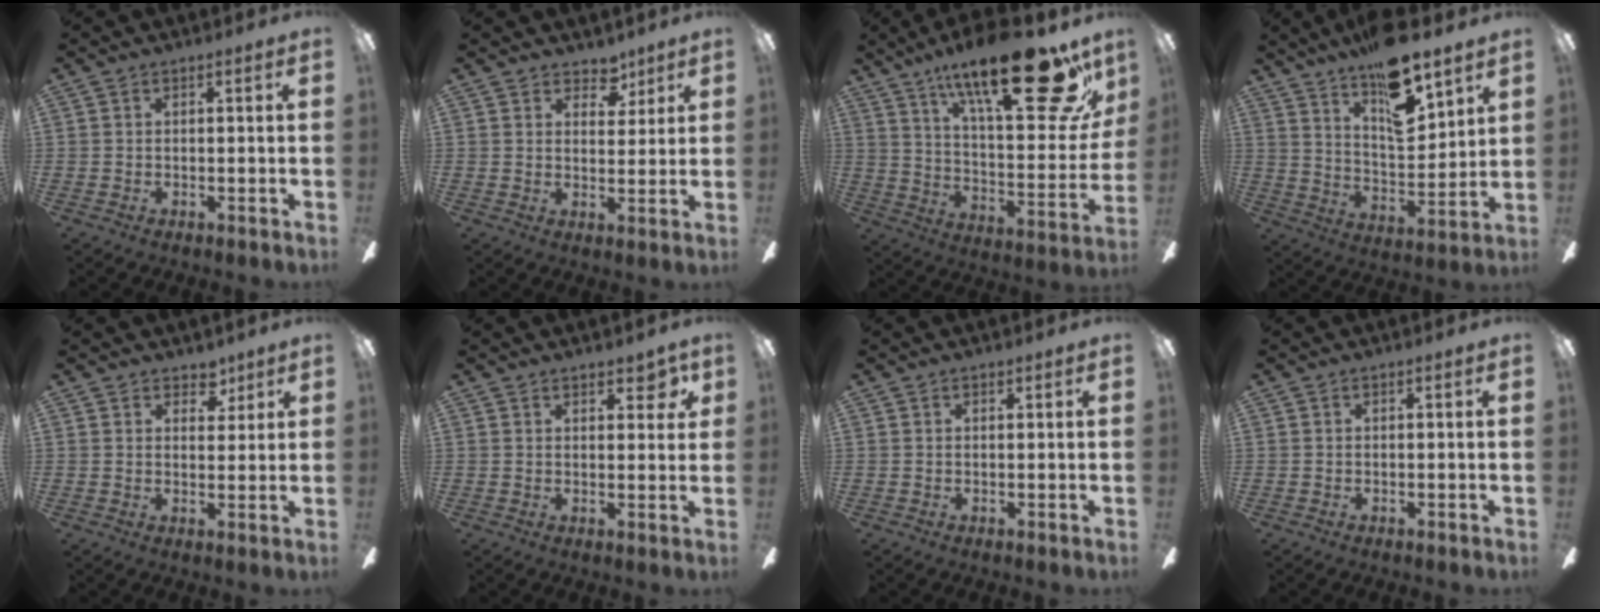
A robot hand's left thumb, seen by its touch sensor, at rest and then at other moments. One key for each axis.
{"total": 5.4, "fx": 4.1, "fy": 3.2, "fz": 1.5, "tx": -0.002, "ty": -0.022, "tz": 0.068}
{"total": 30.2, "fx": 19.3, "fy": 9.4, "fz": 21.2, "tx": -0.311, "ty": -0.117, "tz": 0.307}
{"total": 15.7, "fx": 12.2, "fy": 4.6, "fz": 8.8, "tx": -0.150, "ty": -0.075, "tz": 0.209}
{"total": 5.0, "fx": 3.9, "fy": 2.8, "fz": 1.4, "tx": 0.002, "ty": -0.022, "tz": 0.065}
{"total": 4.4, "fx": 3.1, "fy": 2.2, "fz": 2.3, "tx": -0.011, "ty": -0.015, "tz": 0.049}
{"total": 0.6, "fx": 0.4, "fy": 0.3, "fz": 0.1, "tx": 0.005, "ty": -0.002, "tz": 0.006}
{"total": 0.0}